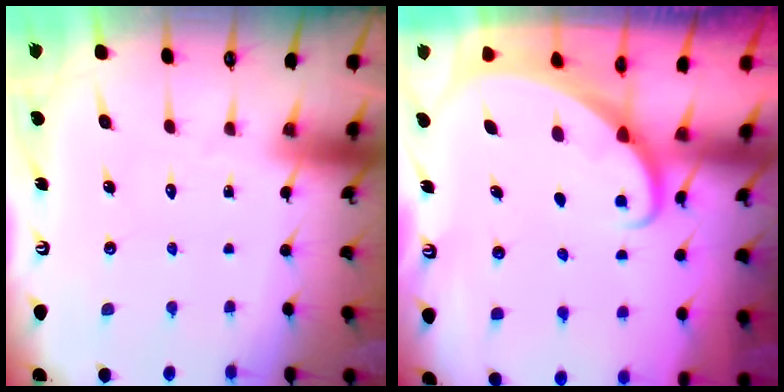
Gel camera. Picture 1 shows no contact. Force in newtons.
{"total": 1.9, "press": 1.9, "slide": 0.2}